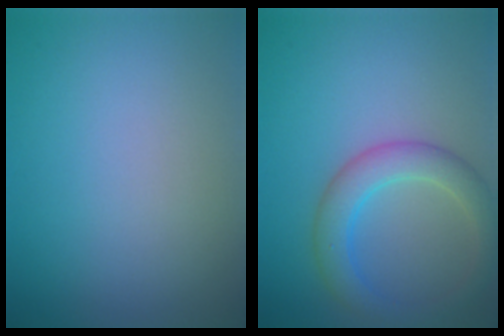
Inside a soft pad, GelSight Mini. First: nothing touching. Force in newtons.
{"total": 4.1, "press": 4.1, "slide": 0.0}